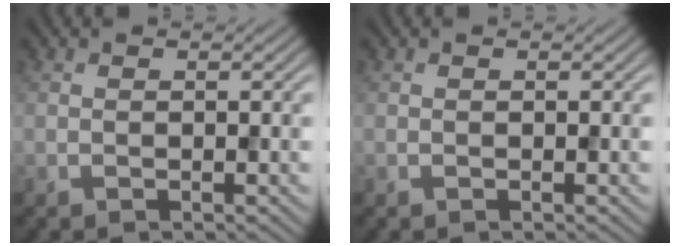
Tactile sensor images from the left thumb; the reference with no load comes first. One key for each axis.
{"total": 0.0}